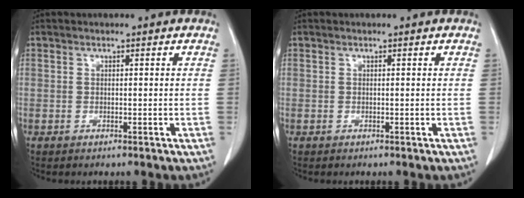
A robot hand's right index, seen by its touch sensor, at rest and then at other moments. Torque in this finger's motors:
{"motor_torque": [0.00, 0.00, 0.00, 0.00]}